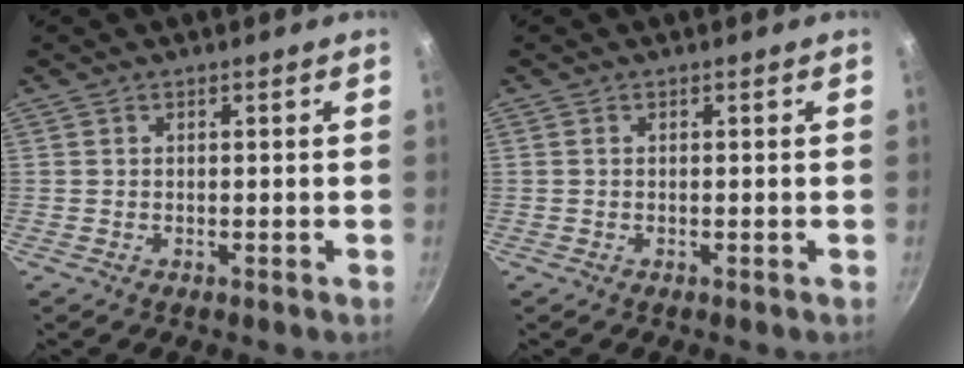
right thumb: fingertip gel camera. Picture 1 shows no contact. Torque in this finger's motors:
{"motor_torque": [0.48, -0.24, -0.54, 0.50, 0.01]}